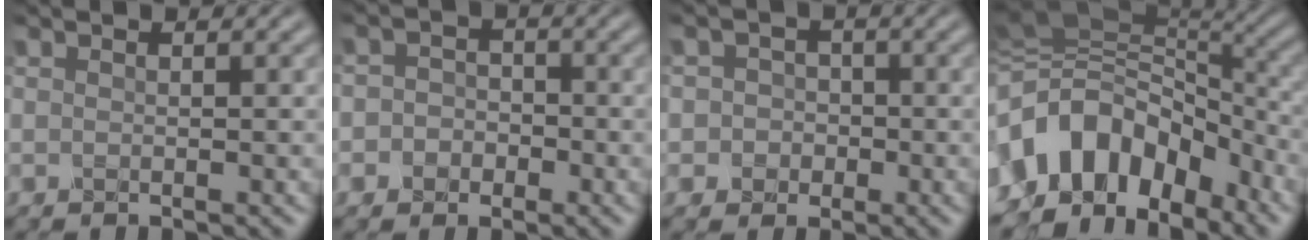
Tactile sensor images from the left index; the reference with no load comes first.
{"total": 2.6, "force": [-0.8, 2.3, 0.8], "torque": [0.011, 0.004, -0.033]}
{"total": 3.0, "force": [-0.5, 2.9, 0.7], "torque": [0.016, 0.011, -0.028]}
{"total": 12.4, "force": [-4.9, 8.7, 7.4], "torque": [-0.144, 0.004, -0.084]}